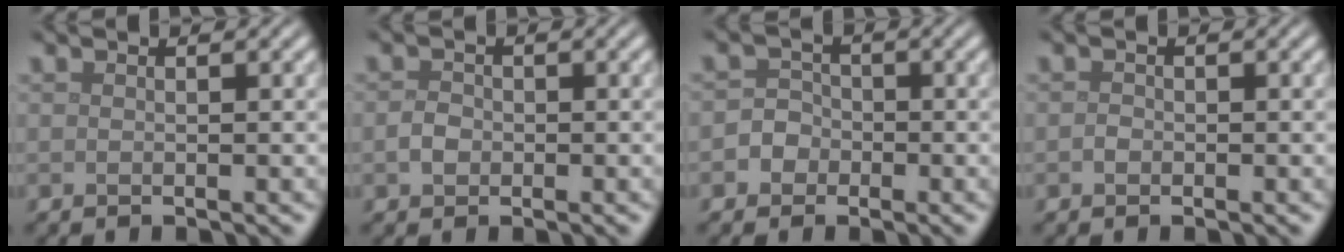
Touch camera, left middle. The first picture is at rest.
{"total": 1.5, "force": [-0.4, 1.2, 0.7], "torque": [-0.013, 0.002, -0.014]}
{"total": 2.4, "force": [-0.8, 2.2, 0.6], "torque": [0.012, 0.006, -0.027]}
{"total": 0.7, "force": [-0.3, 0.6, 0.3], "torque": [-0.006, -0.001, -0.009]}